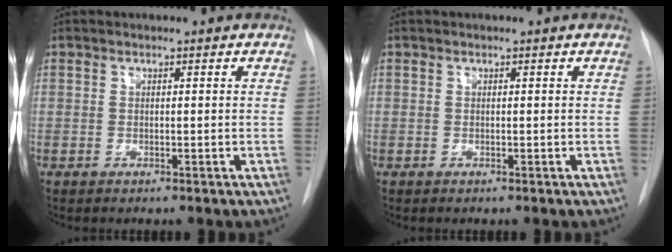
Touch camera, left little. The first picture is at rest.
{"total": 0.0}